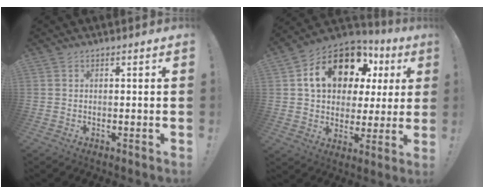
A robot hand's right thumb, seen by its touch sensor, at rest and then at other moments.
{"total": 18.5, "force": [8.7, 12.0, 11.1], "torque": [-0.183, -0.032, 0.165]}